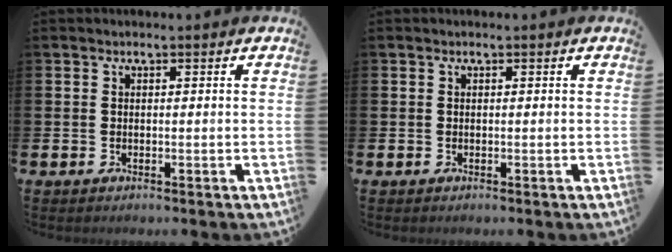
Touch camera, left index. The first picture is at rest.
{"total": 0.0}